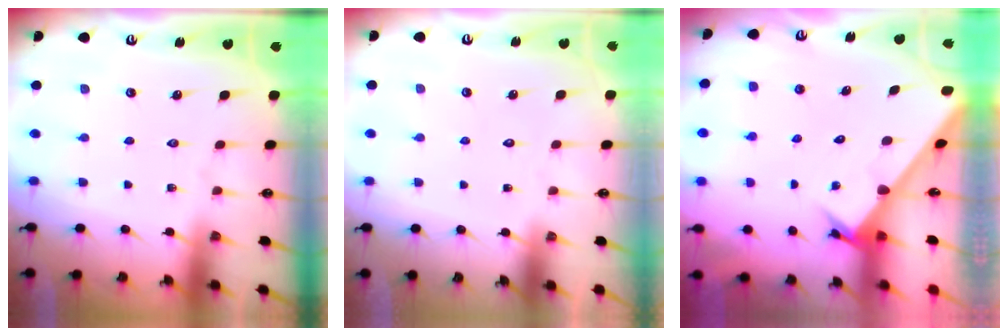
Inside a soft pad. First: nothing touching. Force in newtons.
{"total": 1.6, "press": 1.6, "slide": 0.0}
{"total": 2.7, "press": 2.7, "slide": 0.3}